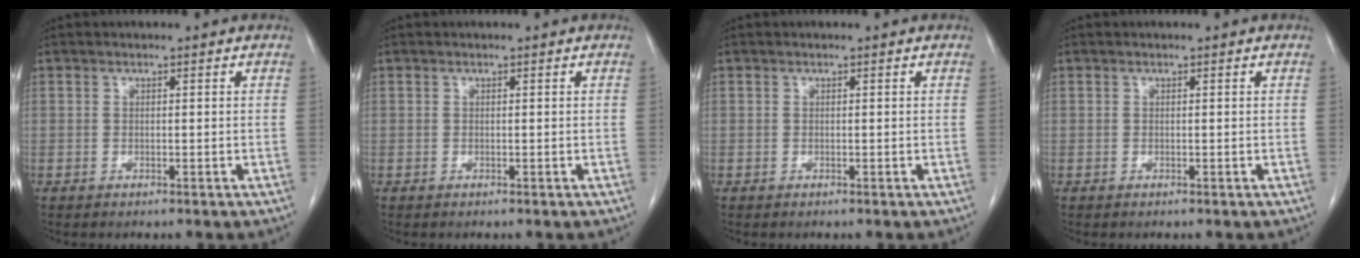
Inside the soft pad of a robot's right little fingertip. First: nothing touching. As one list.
[{"total": 0.0}, {"total": 0.0}, {"total": 0.0}]